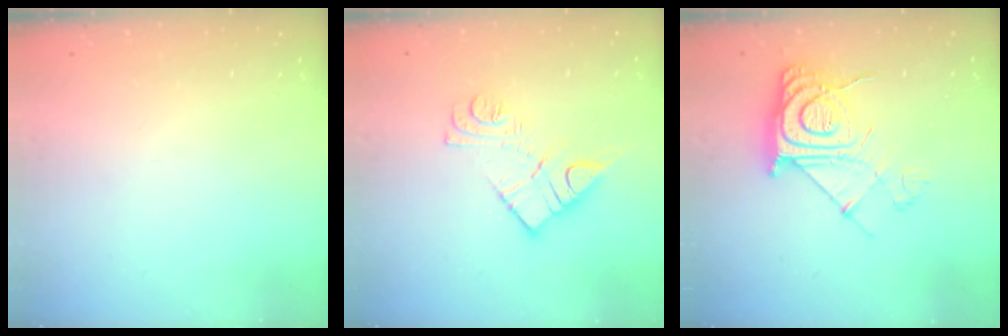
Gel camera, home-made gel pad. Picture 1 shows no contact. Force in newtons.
{"total": 11.5, "press": 11.5, "slide": 0.6}
{"total": 13.0, "press": 13.0, "slide": 0.8}